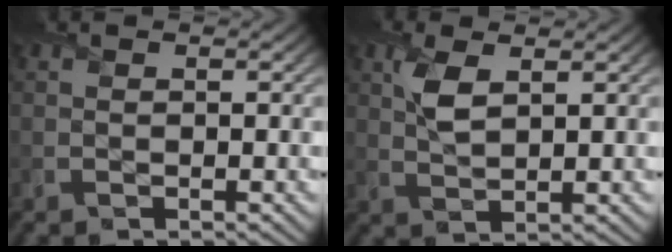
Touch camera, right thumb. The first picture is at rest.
{"total": 3.9, "force": [1.7, 1.7, 3.1], "torque": [-0.076, 0.003, 0.035]}